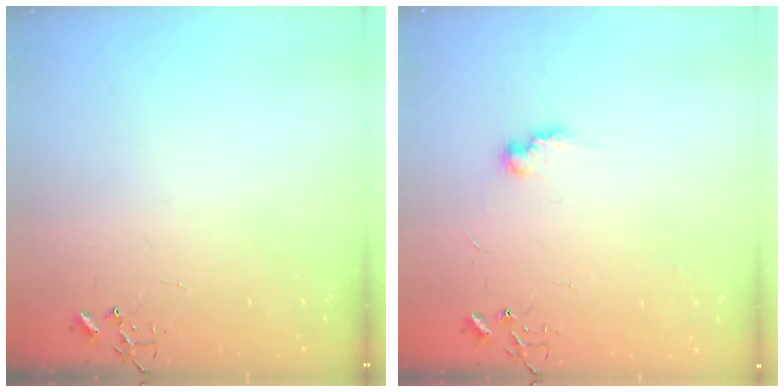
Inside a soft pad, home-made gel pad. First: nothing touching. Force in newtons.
{"total": 8.0, "press": 8.0, "slide": 0.7}